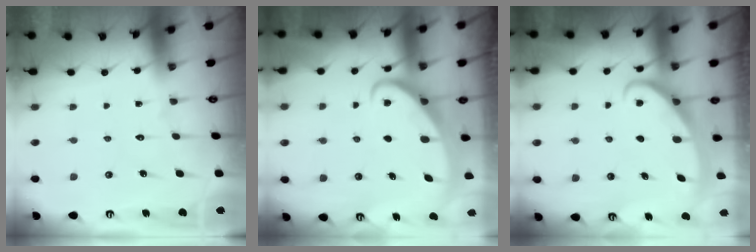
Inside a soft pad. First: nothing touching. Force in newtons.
{"total": 2.5, "press": 2.5, "slide": 0.3}
{"total": 2.9, "press": 2.9, "slide": 0.4}